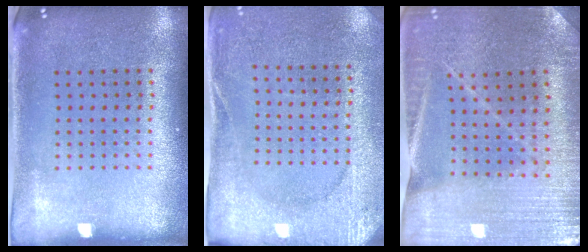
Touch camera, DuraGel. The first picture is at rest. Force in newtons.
{"total": 2.6, "press": 2.5, "slide": 0.7}
{"total": 1.7, "press": 1.7, "slide": 0.1}